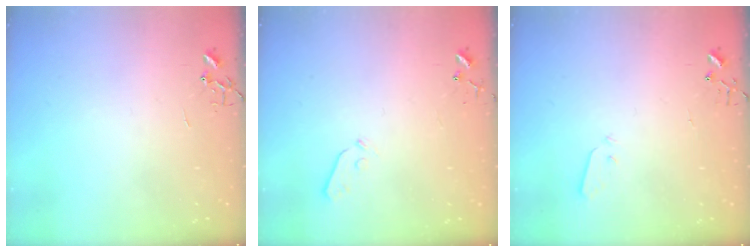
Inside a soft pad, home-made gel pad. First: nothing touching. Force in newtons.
{"total": 3.8, "press": 3.7, "slide": 0.6}
{"total": 2.2, "press": 2.2, "slide": 0.4}